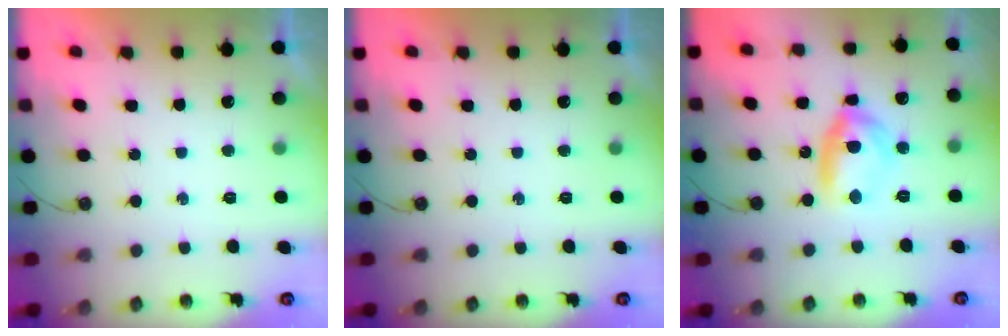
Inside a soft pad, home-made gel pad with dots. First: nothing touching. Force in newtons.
{"total": 0.0}
{"total": 12.2, "press": 12.1, "slide": 1.1}